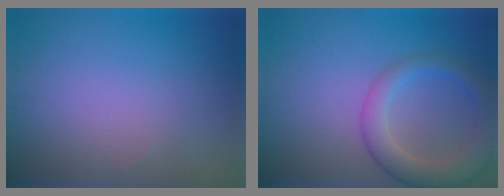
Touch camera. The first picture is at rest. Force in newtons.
{"total": 4.6, "press": 4.6, "slide": 0.2}